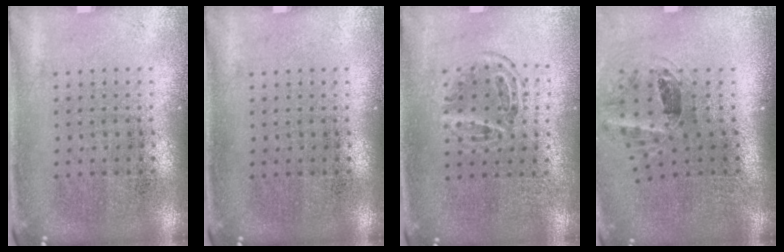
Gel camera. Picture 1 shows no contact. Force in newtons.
{"total": 0.0}
{"total": 1.0, "press": 0.9, "slide": 0.4}
{"total": 1.3, "press": 1.0, "slide": 0.9}